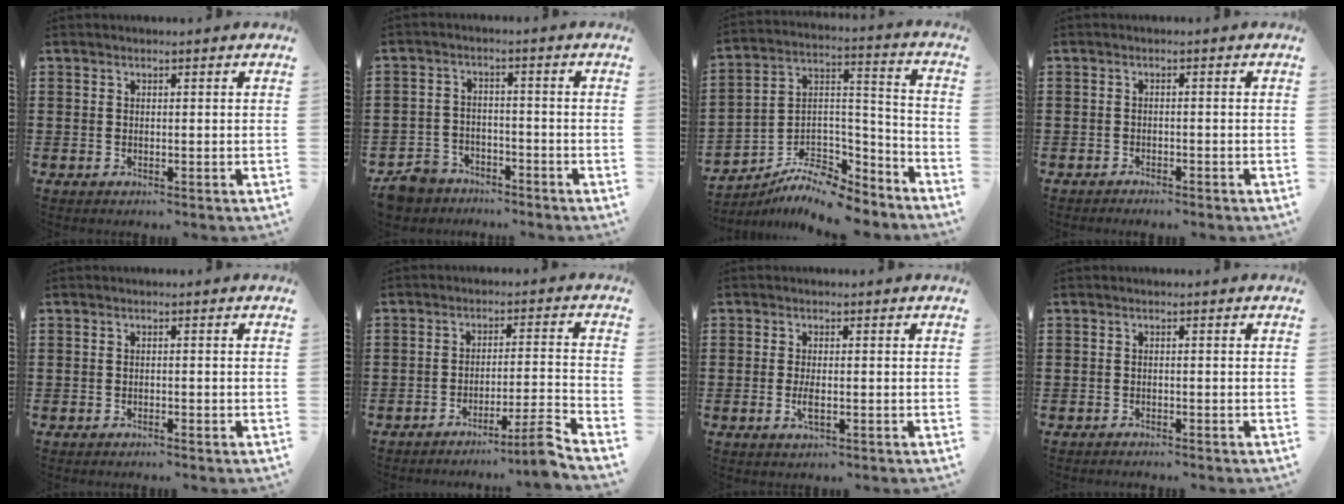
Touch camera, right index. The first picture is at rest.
{"total": 5.0, "force": [-4.6, 1.7, 0.6], "torque": [-0.033, 0.008, -0.100]}
{"total": 9.5, "force": [-8.1, 3.3, 3.7], "torque": [-0.062, 0.025, -0.153]}
{"total": 1.2, "force": [-1.2, 0.2, 0.0], "torque": [-0.006, 0.001, -0.025]}
{"total": 0.6, "force": [-0.5, 0.0, 0.3], "torque": [-0.008, -0.001, -0.009]}
{"total": 6.0, "force": [-4.7, -0.7, 3.6], "torque": [-0.056, -0.009, -0.089]}
{"total": 2.5, "force": [-0.6, 0.6, 2.3], "torque": [-0.047, -0.003, -0.014]}
{"total": 0.8, "force": [-0.8, 0.0, 0.0], "torque": [-0.003, -0.001, -0.016]}